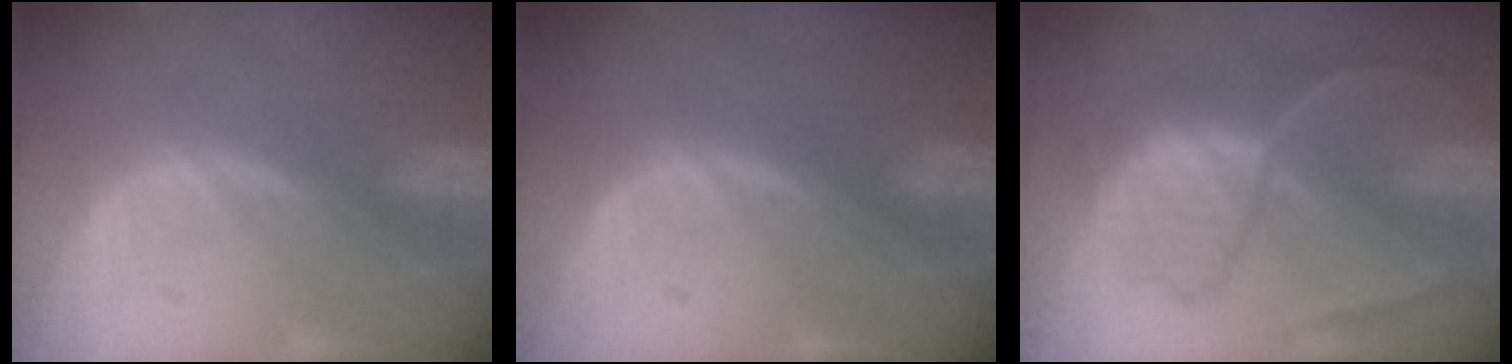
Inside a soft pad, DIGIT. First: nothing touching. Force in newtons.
{"total": 0.0}
{"total": 8.8, "press": 7.7, "slide": 4.2}